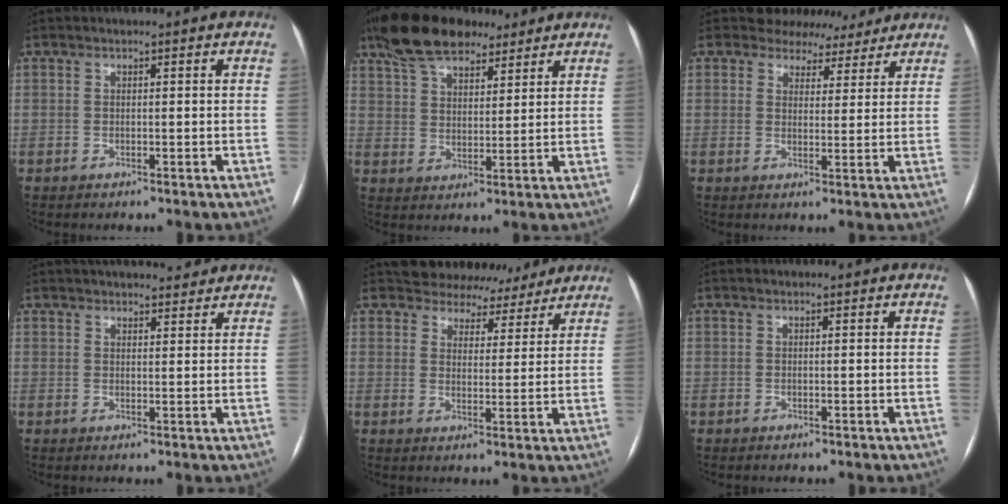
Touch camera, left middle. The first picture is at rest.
{"total": 13.0, "force": [9.9, 5.2, 6.6], "torque": [-0.123, 0.034, 0.174]}
{"total": 6.8, "force": [5.9, 3.5, 0.0], "torque": [0.013, 0.005, 0.064]}
{"total": 9.2, "force": [8.2, 2.5, 3.3], "torque": [-0.036, 0.016, 0.105]}
{"total": 8.7, "force": [7.8, 3.9, 0.0], "torque": [0.022, 0.008, 0.088]}
{"total": 0.0}